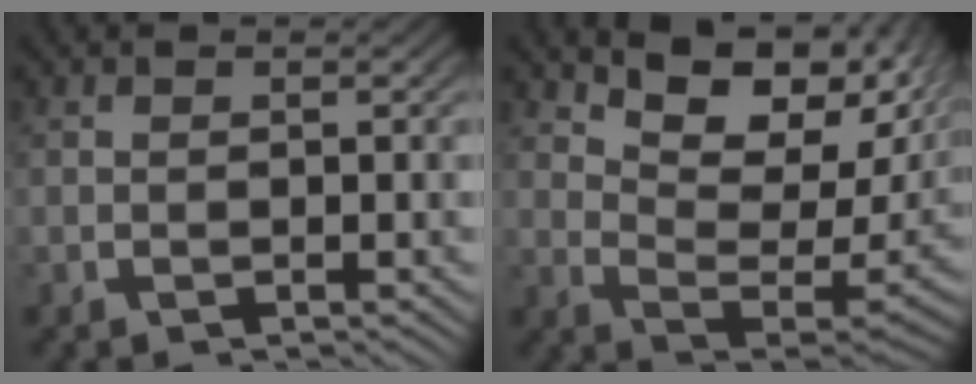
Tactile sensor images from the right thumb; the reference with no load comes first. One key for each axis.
{"total": 11.5, "fx": 3.8, "fy": 6.5, "fz": 8.6, "tx": -0.147, "ty": -0.004, "tz": 0.051}